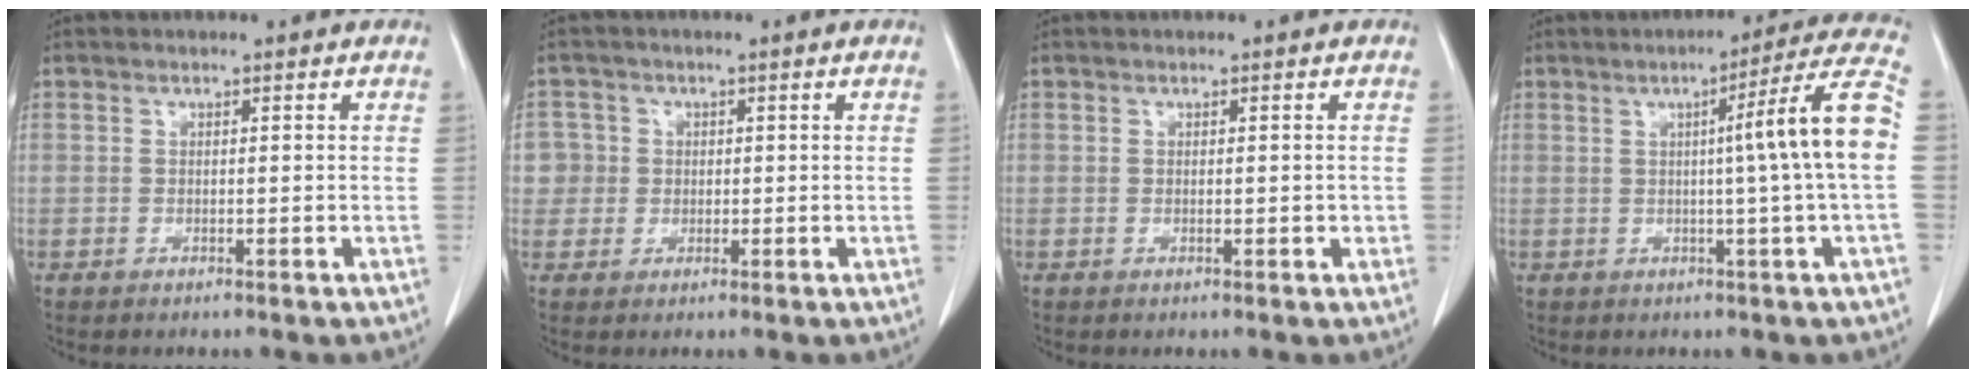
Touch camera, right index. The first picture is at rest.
{"total": 4.9, "force": [0.4, 4.9, 0.2], "torque": [0.003, 0.021, 0.010]}
{"total": 1.6, "force": [-0.2, 0.8, 1.4], "torque": [-0.027, 0.003, 0.002]}
{"total": 11.7, "force": [0.4, -1.9, 11.6], "torque": [-0.155, 0.009, 0.003]}